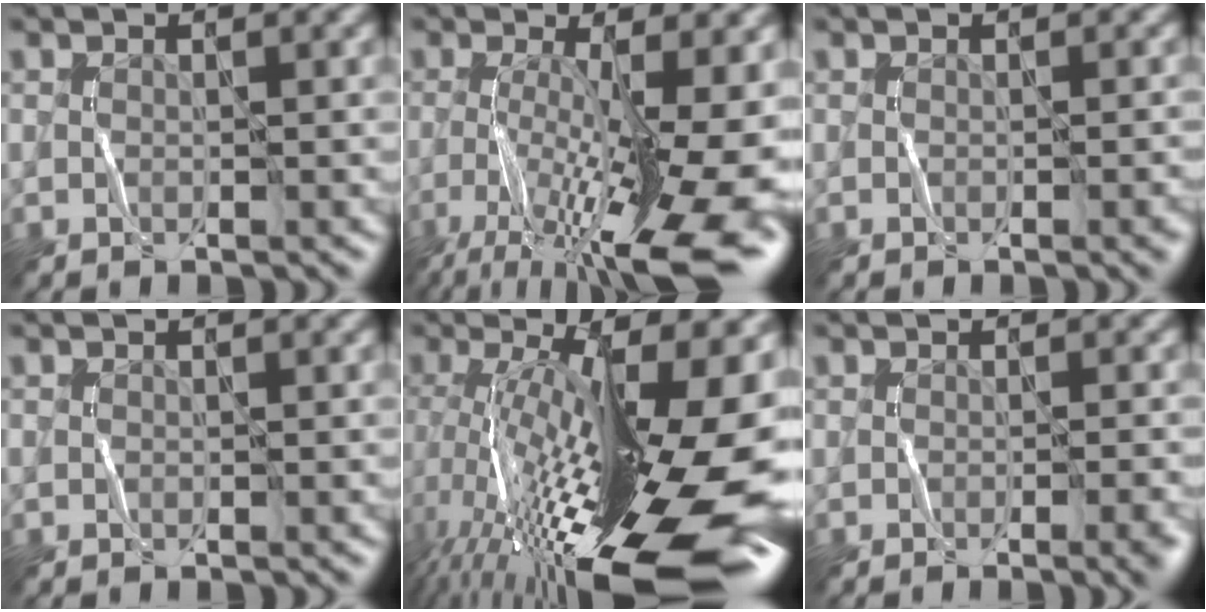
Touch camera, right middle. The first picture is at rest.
{"total": 12.8, "force": [-5.7, 3.4, 10.9], "torque": [-0.193, -0.016, -0.096]}
{"total": 2.2, "force": [-0.5, 0.9, 1.9], "torque": [-0.001, 0.010, -0.004]}
{"total": 0.0}
{"total": 20.2, "force": [-3.9, 6.1, 18.9], "torque": [-0.269, -0.010, -0.062]}
{"total": 4.8, "force": [-1.3, 2.2, 4.0], "torque": [-0.008, 0.007, -0.007]}